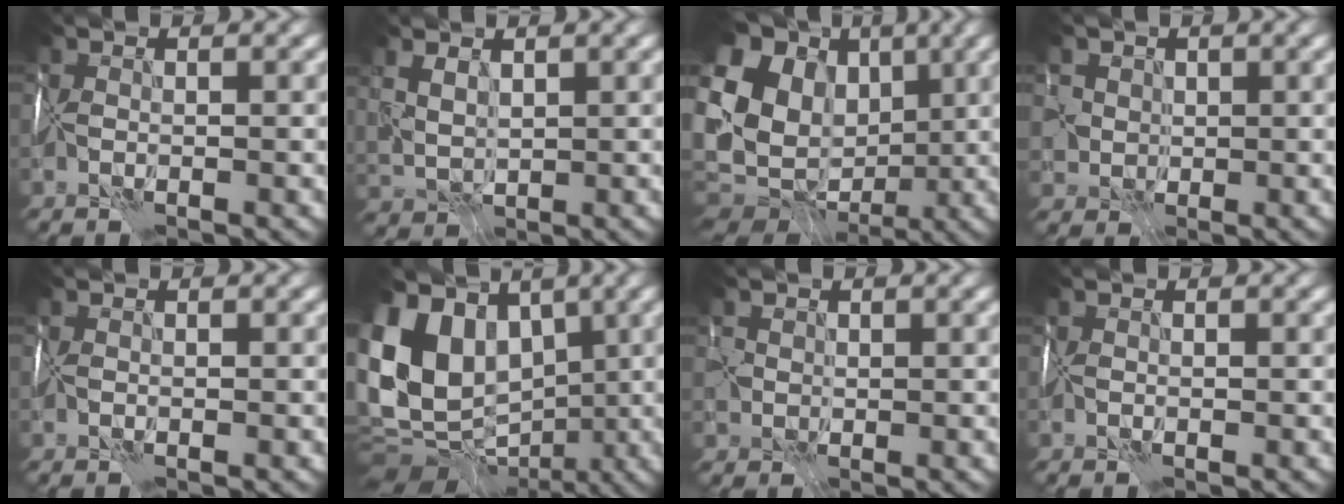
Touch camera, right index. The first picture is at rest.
{"total": 3.1, "force": [1.9, 2.0, 1.6], "torque": [-0.033, 0.001, 0.047]}
{"total": 16.2, "force": [2.1, 13.0, 9.5], "torque": [-0.194, 0.002, 0.051]}
{"total": 2.2, "force": [0.5, 2.1, 0.2], "torque": [0.000, 0.004, 0.017]}
{"total": 0.0}
{"total": 10.7, "force": [2.2, 8.5, 6.2], "torque": [-0.122, -0.002, 0.035]}
{"total": 1.1, "force": [0.4, 1.0, -0.2], "torque": [0.005, 0.003, 0.012]}
{"total": 0.0}